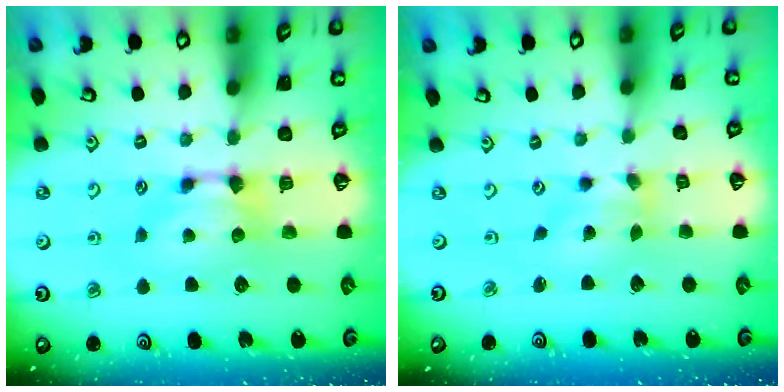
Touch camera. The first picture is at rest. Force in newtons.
{"total": 1.3, "press": 0.3, "slide": 1.3}